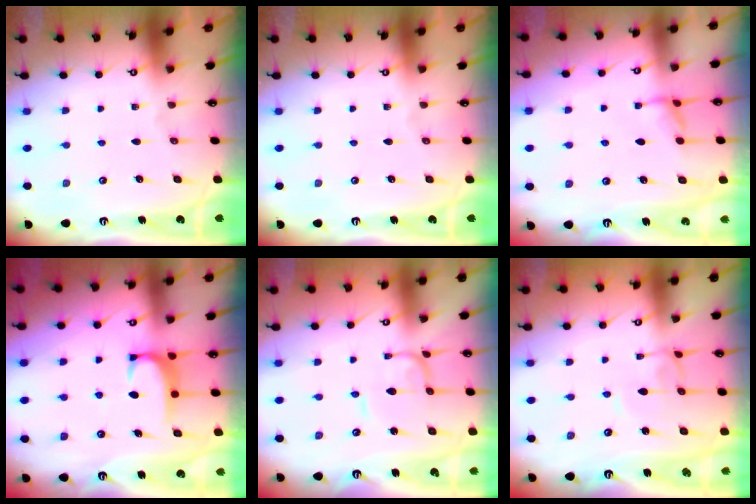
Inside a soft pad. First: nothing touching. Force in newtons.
{"total": 0.0}
{"total": 1.6, "press": 1.5, "slide": 0.6}
{"total": 1.9, "press": 1.9, "slide": 0.5}
{"total": 1.6, "press": 1.6, "slide": 0.2}
{"total": 1.9, "press": 1.9, "slide": 0.3}